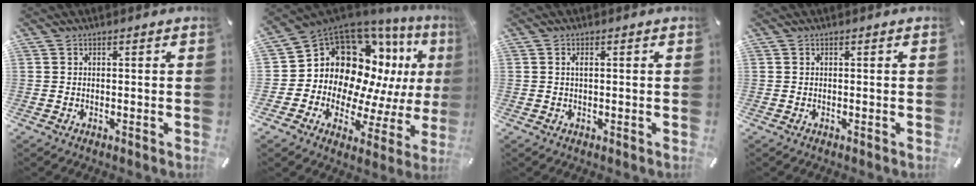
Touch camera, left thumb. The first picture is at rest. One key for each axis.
{"total": 16.6, "fx": 6.2, "fy": 13.1, "fz": 8.0, "tx": -0.136, "ty": -0.078, "tz": 0.129}
{"total": 1.2, "fx": 0.1, "fy": 0.5, "fz": 1.0, "tx": -0.020, "ty": 0.003, "tz": 0.001}
{"total": 0.0}